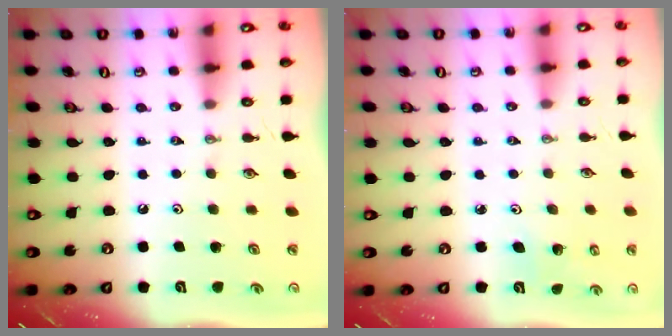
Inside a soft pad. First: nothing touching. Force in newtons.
{"total": 3.3, "press": 3.3, "slide": 0.3}